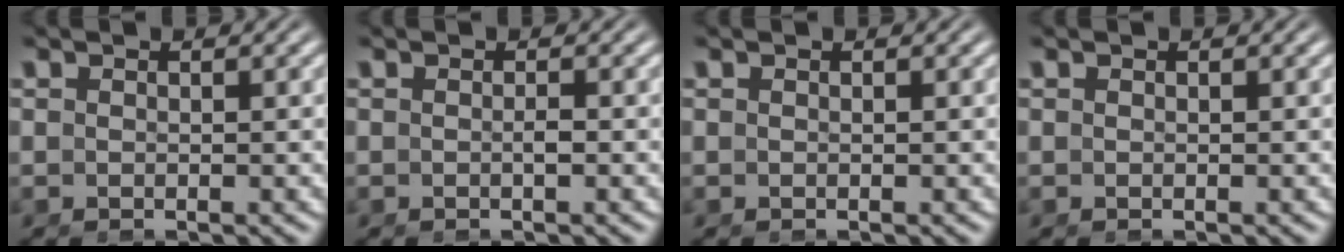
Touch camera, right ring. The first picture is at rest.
{"total": 0.5, "force": [-0.3, -0.1, 0.4], "torque": [-0.006, 0.001, -0.006]}
{"total": 0.0}
{"total": 0.0}